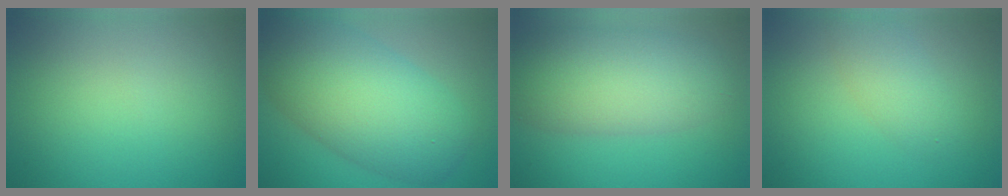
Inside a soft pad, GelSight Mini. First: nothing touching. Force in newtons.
{"total": 10.4, "press": 10.4, "slide": 0.4}
{"total": 8.0, "press": 8.0, "slide": 0.5}
{"total": 2.7, "press": 2.7, "slide": 0.1}